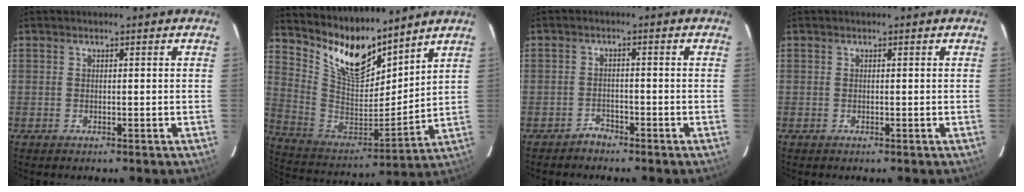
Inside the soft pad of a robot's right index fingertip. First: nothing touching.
{"total": 14.7, "force": [12.1, 4.6, 7.0], "torque": [-0.145, -0.018, 0.236]}
{"total": 2.3, "force": [-2.0, 1.1, -0.2], "torque": [0.004, 0.007, -0.035]}
{"total": 0.0}